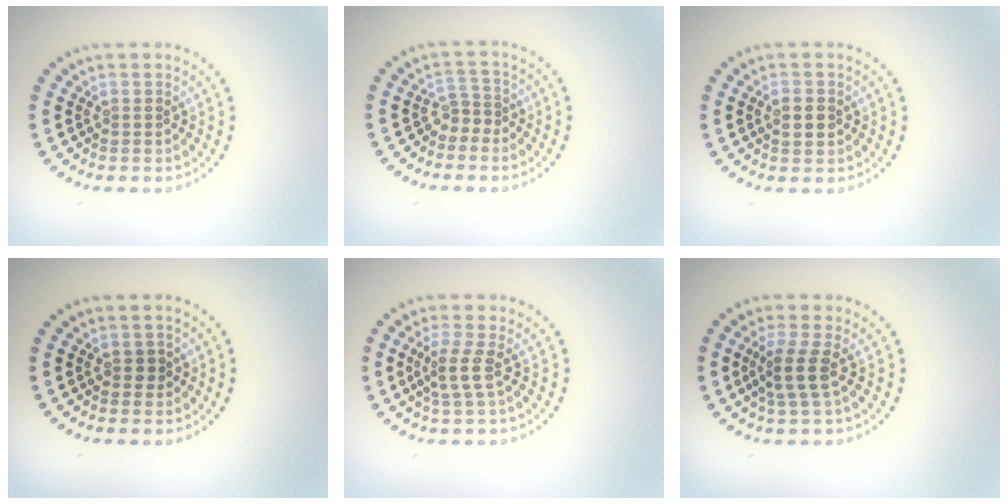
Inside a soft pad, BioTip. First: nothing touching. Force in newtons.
{"total": 1.7, "press": 1.1, "slide": 1.3}
{"total": 1.8, "press": 1.8, "slide": 0.1}
{"total": 0.8, "press": 0.7, "slide": 0.4}
{"total": 2.1, "press": 1.6, "slide": 1.4}
{"total": 2.6, "press": 2.1, "slide": 1.6}